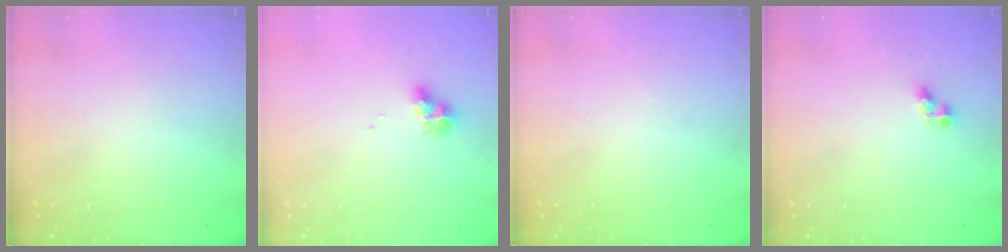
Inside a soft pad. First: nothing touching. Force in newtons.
{"total": 7.4, "press": 7.4, "slide": 0.5}
{"total": 0.0}
{"total": 4.9, "press": 4.8, "slide": 0.6}